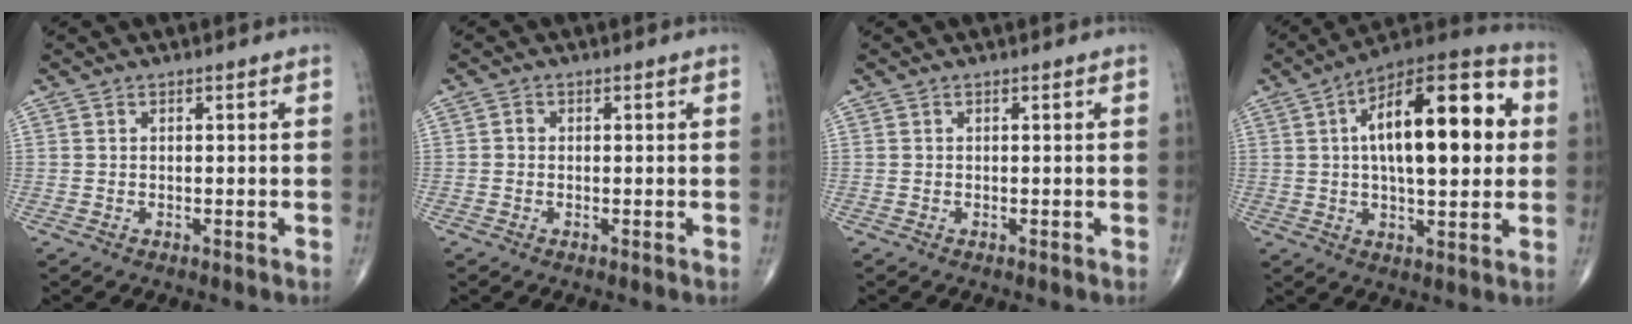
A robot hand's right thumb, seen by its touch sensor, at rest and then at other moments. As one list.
[{"total": 0.8, "force": [-0.1, 0.7, 0.4], "torque": [-0.001, 0.002, -0.005]}, {"total": 0.0}, {"total": 21.9, "force": [3.6, 9.0, 19.6], "torque": [-0.280, 0.021, 0.043]}]